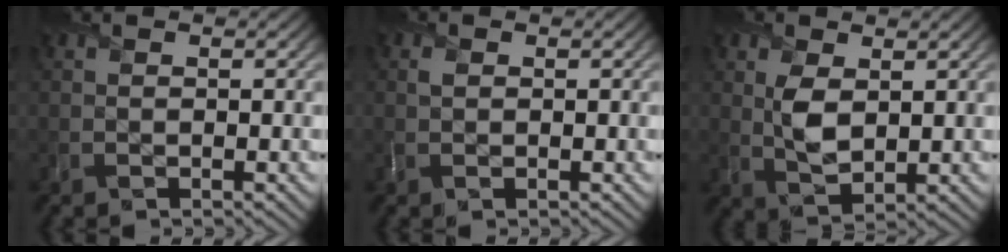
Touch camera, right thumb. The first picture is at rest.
{"total": 0.8, "force": [0.1, 0.7, 0.4], "torque": [-0.011, -0.001, 0.001]}
{"total": 4.1, "force": [0.9, 2.5, 3.2], "torque": [-0.071, -0.006, 0.021]}